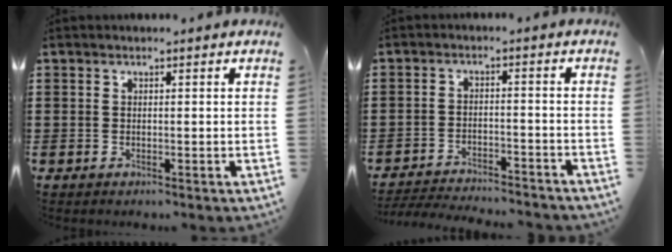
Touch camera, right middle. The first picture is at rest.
{"total": 3.9, "force": [-3.9, 0.0, 0.5], "torque": [-0.020, -0.003, -0.082]}